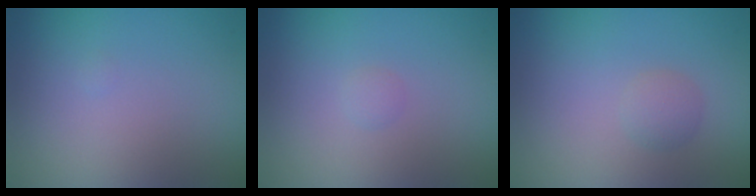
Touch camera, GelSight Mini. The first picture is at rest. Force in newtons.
{"total": 0.6, "press": 0.6, "slide": 0.0}
{"total": 1.4, "press": 1.4, "slide": 0.0}